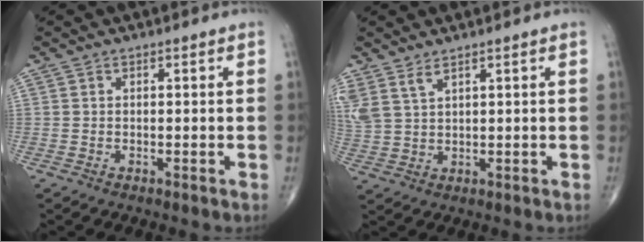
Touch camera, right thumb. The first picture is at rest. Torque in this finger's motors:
{"motor_torque": [0.01, 0.24, 0.58, 0.65, 0.06]}